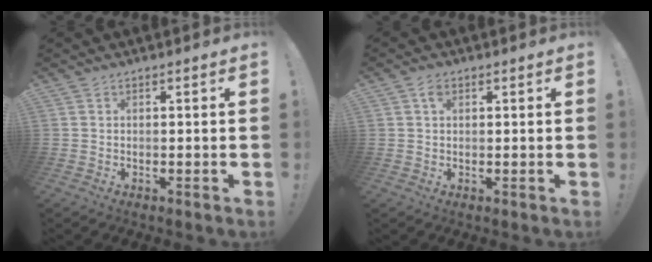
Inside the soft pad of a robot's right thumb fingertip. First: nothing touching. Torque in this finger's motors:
{"motor_torque": [0.23, 0.18, 0.00, 0.00, 0.00]}